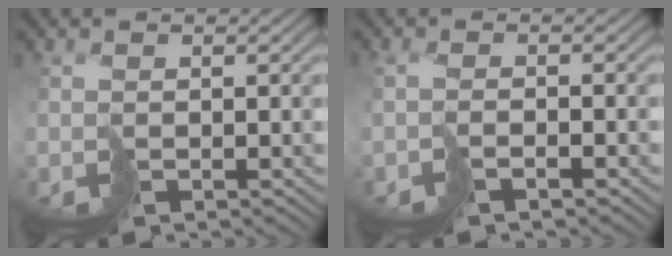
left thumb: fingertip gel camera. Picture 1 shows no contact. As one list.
[{"total": 2.1, "force": [-1.4, 0.3, 1.5], "torque": [-0.035, 0.000, -0.033]}]